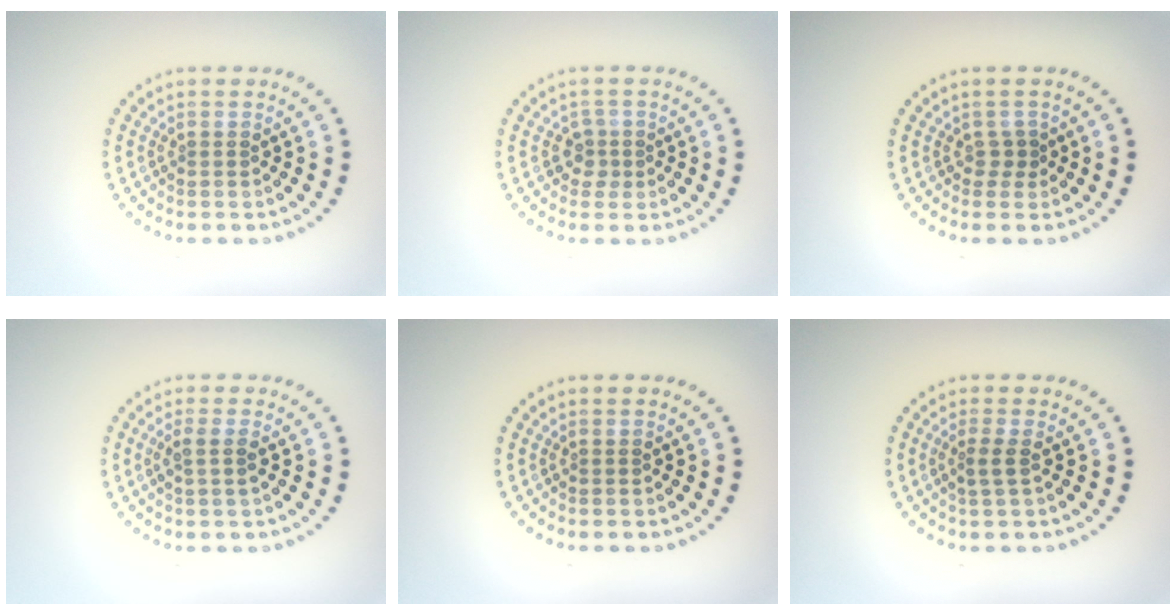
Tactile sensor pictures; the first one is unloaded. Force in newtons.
{"total": 1.7, "press": 1.3, "slide": 1.0}
{"total": 0.9, "press": 0.7, "slide": 0.5}
{"total": 1.5, "press": 1.2, "slide": 0.8}
{"total": 0.0}
{"total": 1.5, "press": 1.0, "slide": 1.0}